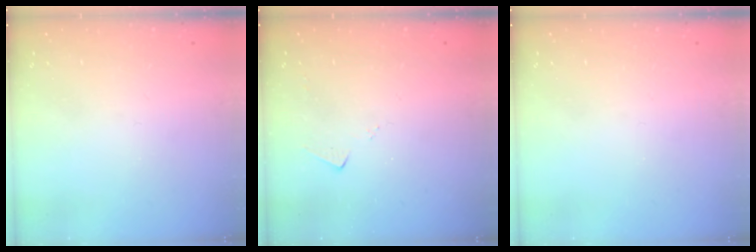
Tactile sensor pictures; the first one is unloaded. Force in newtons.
{"total": 3.3, "press": 3.3, "slide": 0.4}
{"total": 0.0}